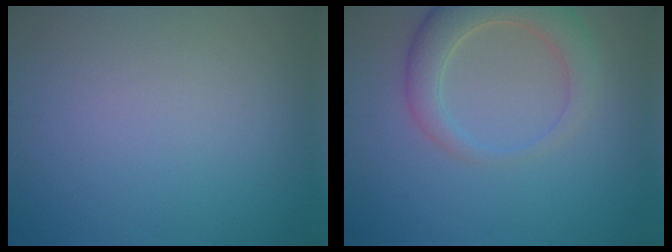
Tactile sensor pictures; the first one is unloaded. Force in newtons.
{"total": 4.9, "press": 4.9, "slide": 0.6}